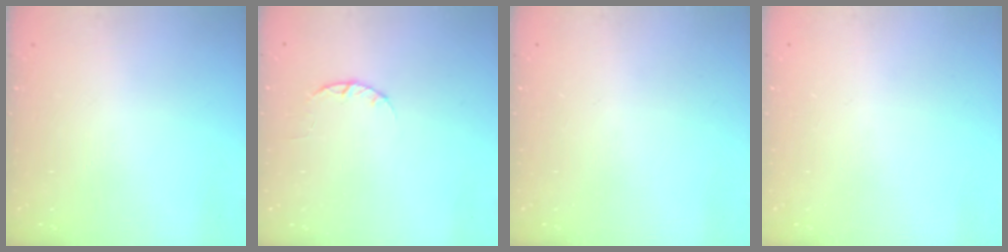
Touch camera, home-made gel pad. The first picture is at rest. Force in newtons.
{"total": 2.4, "press": 2.4, "slide": 0.4}
{"total": 0.0}
{"total": 0.0}